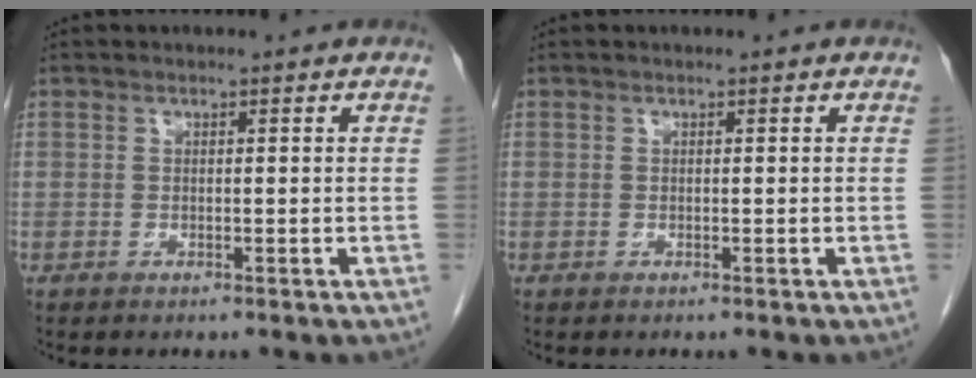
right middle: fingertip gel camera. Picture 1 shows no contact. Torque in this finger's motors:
{"motor_torque": [0.00, 0.00, 0.00, 0.00]}